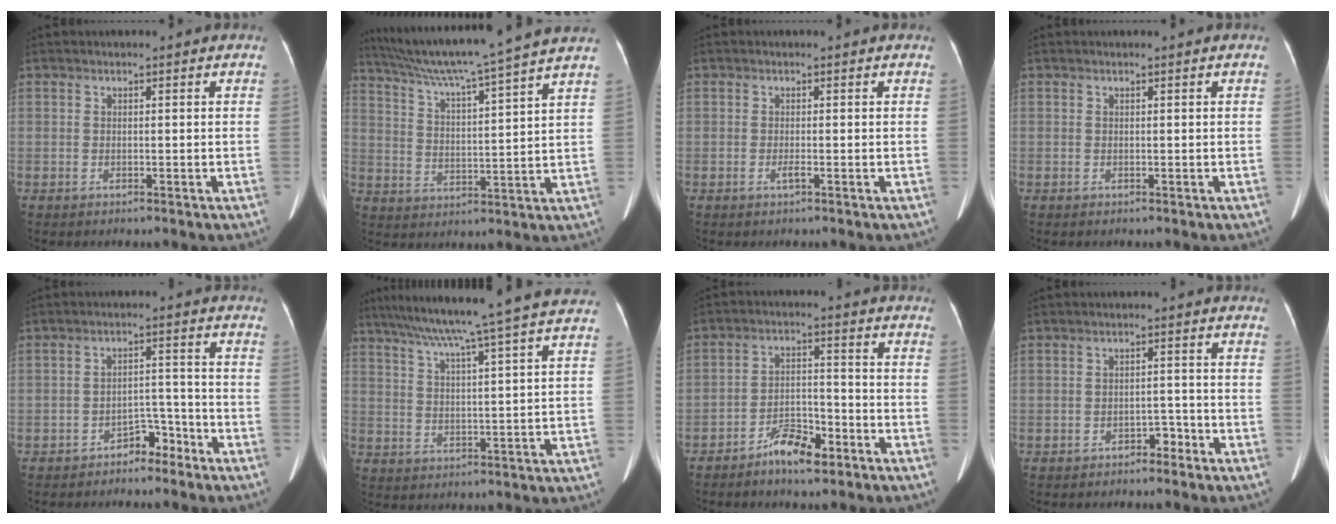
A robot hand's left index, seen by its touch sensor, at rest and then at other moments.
{"total": 17.0, "force": [14.4, -2.2, 8.8], "torque": [-0.158, -0.009, 0.214]}
{"total": 0.8, "force": [-0.6, -0.1, 0.5], "torque": [-0.014, -0.005, -0.012]}
{"total": 0.0}
{"total": 4.3, "force": [-3.6, 1.8, 1.3], "torque": [-0.016, 0.009, -0.060]}
{"total": 19.1, "force": [16.2, -2.1, 9.8], "torque": [-0.173, -0.012, 0.222]}
{"total": 6.3, "force": [-4.7, 2.1, 3.6], "torque": [-0.070, 0.004, -0.082]}
{"total": 2.6, "force": [-2.2, 1.2, 0.9], "torque": [-0.013, 0.000, -0.035]}